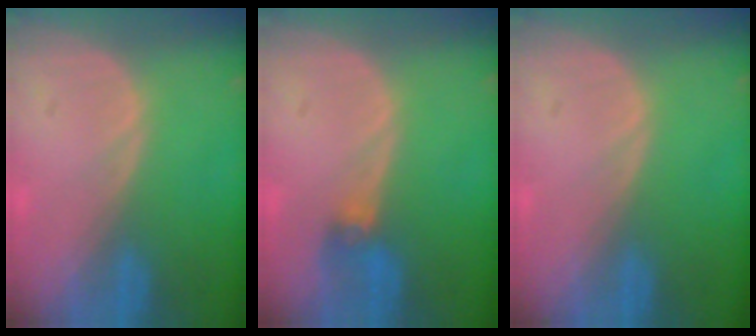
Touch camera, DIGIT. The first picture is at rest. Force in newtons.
{"total": 2.8, "press": 2.6, "slide": 1.1}
{"total": 0.0}